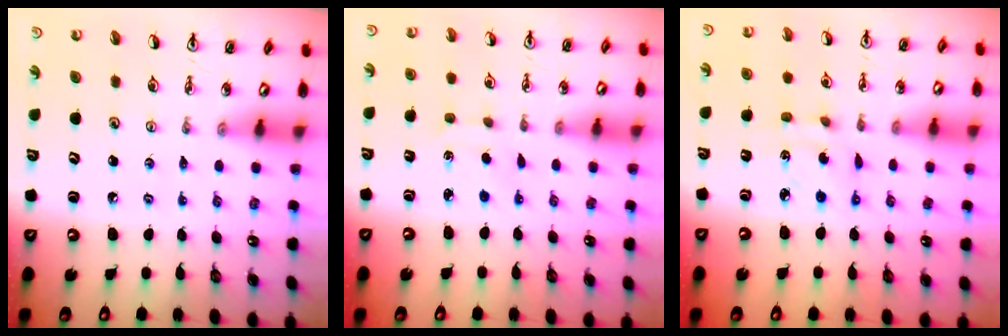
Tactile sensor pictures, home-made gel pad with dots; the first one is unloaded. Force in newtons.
{"total": 2.9, "press": 2.9, "slide": 0.4}
{"total": 4.2, "press": 4.2, "slide": 0.3}